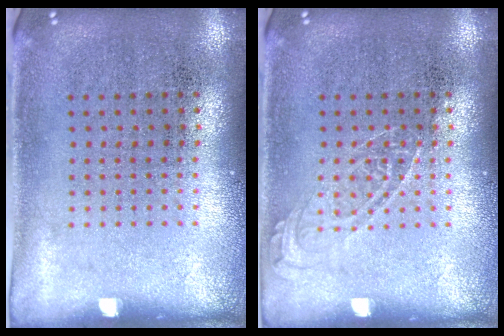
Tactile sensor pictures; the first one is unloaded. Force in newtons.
{"total": 1.5, "press": 1.4, "slide": 0.2}